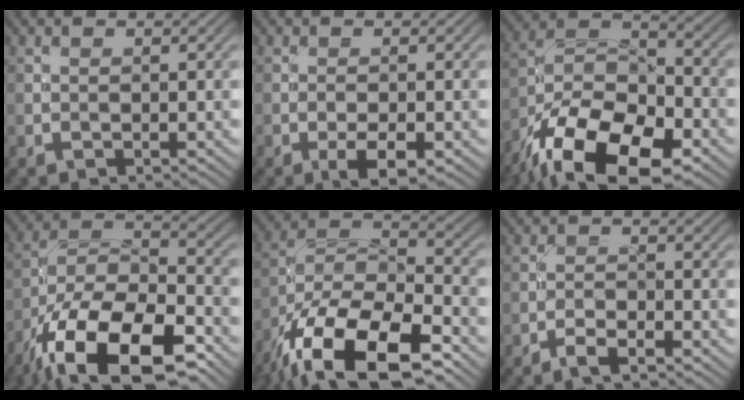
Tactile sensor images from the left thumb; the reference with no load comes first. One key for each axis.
{"total": 3.4, "fx": -1.6, "fy": 1.1, "fz": 2.8, "tx": -0.047, "ty": -0.001, "tz": -0.027}
{"total": 16.5, "fx": -10.2, "fy": 7.5, "fz": 10.5, "tx": -0.213, "ty": -0.022, "tz": -0.188}
{"total": 18.0, "fx": -11.2, "fy": 7.4, "fz": 12.0, "tx": -0.235, "ty": -0.020, "tz": -0.198}
{"total": 17.5, "fx": -11.5, "fy": 6.6, "fz": 11.4, "tx": -0.236, "ty": -0.024, "tz": -0.201}
{"total": 2.4, "fx": -2.0, "fy": 0.3, "fz": 1.3, "tx": -0.030, "ty": 0.002, "tz": -0.043}